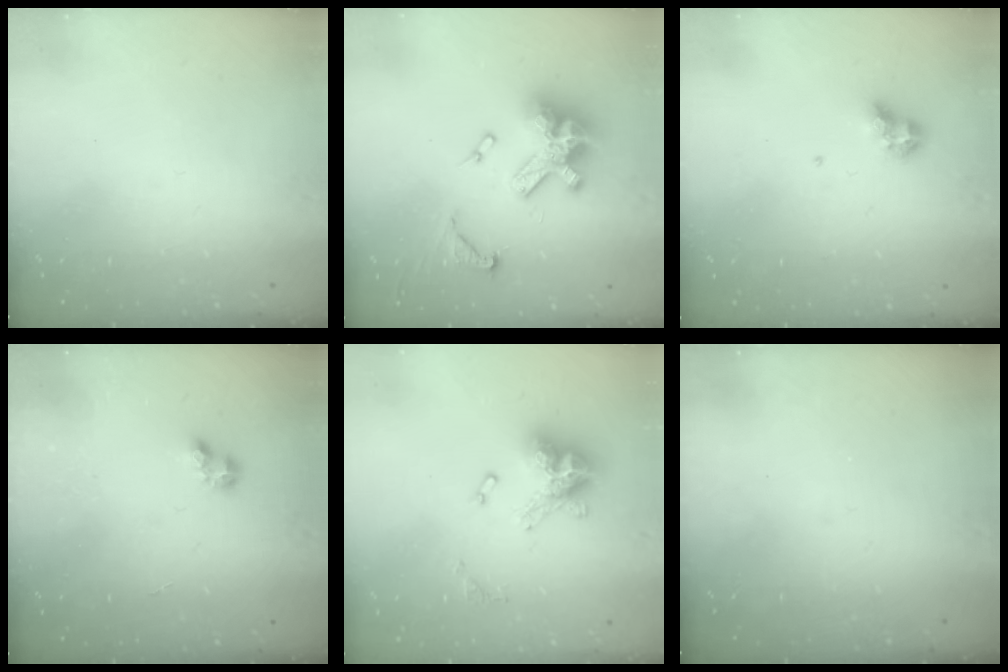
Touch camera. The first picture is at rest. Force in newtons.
{"total": 15.4, "press": 15.3, "slide": 1.8}
{"total": 6.1, "press": 6.1, "slide": 0.6}
{"total": 4.2, "press": 4.1, "slide": 0.5}
{"total": 13.4, "press": 13.3, "slide": 1.2}
{"total": 0.0}